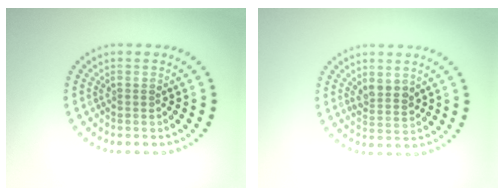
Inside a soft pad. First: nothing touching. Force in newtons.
{"total": 2.1, "press": 1.9, "slide": 0.9}